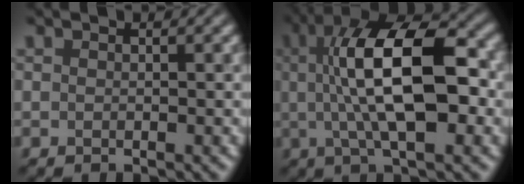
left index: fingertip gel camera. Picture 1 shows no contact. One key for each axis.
{"total": 11.5, "fx": 1.0, "fy": 4.2, "fz": 10.6, "tx": -0.170, "ty": 0.016, "tz": 0.010}